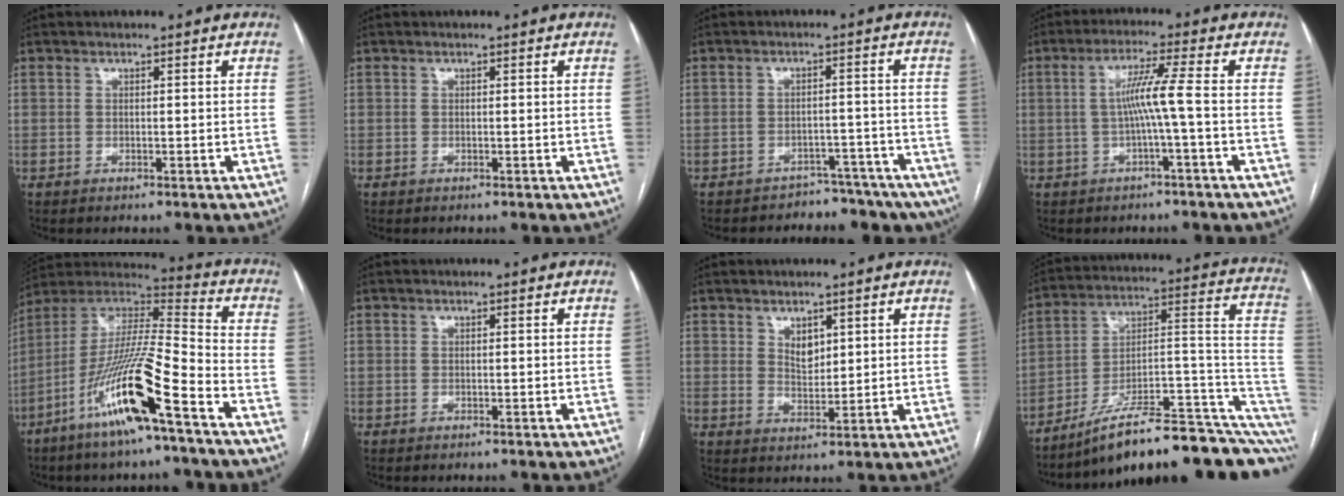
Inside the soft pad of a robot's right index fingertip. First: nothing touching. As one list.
[{"total": 0.0}, {"total": 10.3, "force": [-8.6, 5.6, 1.1], "torque": [0.010, 0.042, -0.098]}, {"total": 5.6, "force": [-0.8, -1.1, 5.4], "torque": [-0.101, 0.014, -0.011]}, {"total": 18.5, "force": [-9.8, 1.2, 15.6], "torque": [-0.325, -0.025, -0.187]}, {"total": 0.0}, {"total": 3.3, "force": [1.6, 2.0, 2.1], "torque": [-0.040, -0.002, 0.036]}, {"total": 23.4, "force": [-13.8, 5.7, 18.0], "torque": [-0.165, 0.069, -0.202]}]